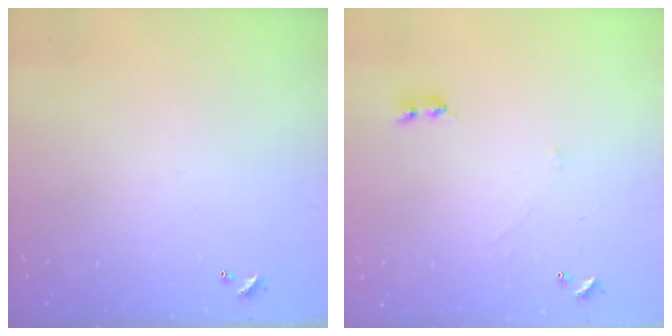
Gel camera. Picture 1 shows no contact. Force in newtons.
{"total": 0.9, "press": 0.8, "slide": 0.3}